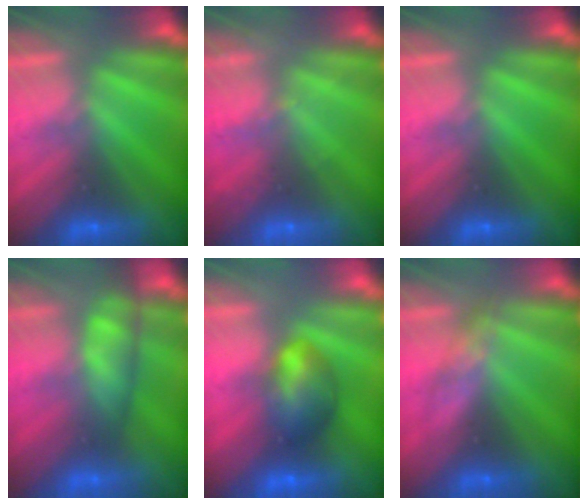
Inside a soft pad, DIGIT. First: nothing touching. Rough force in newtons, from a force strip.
{"total": 2.0}
{"total": 0.0}
{"total": 4.9}
{"total": 7.8}
{"total": 2.8}